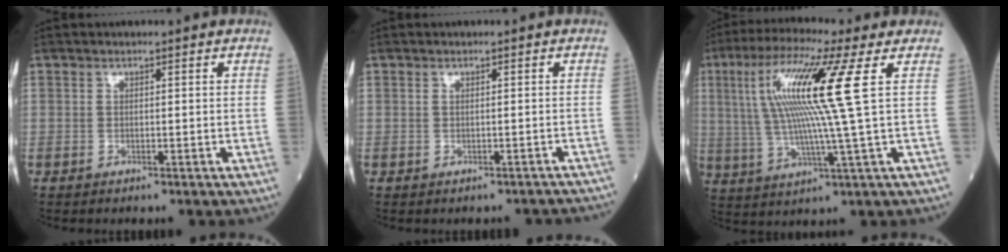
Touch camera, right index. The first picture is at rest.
{"total": 2.4, "force": [-2.0, 1.0, 0.9], "torque": [-0.009, 0.013, -0.016]}
{"total": 14.4, "force": [3.7, -1.2, 13.9], "torque": [-0.279, 0.015, 0.063]}